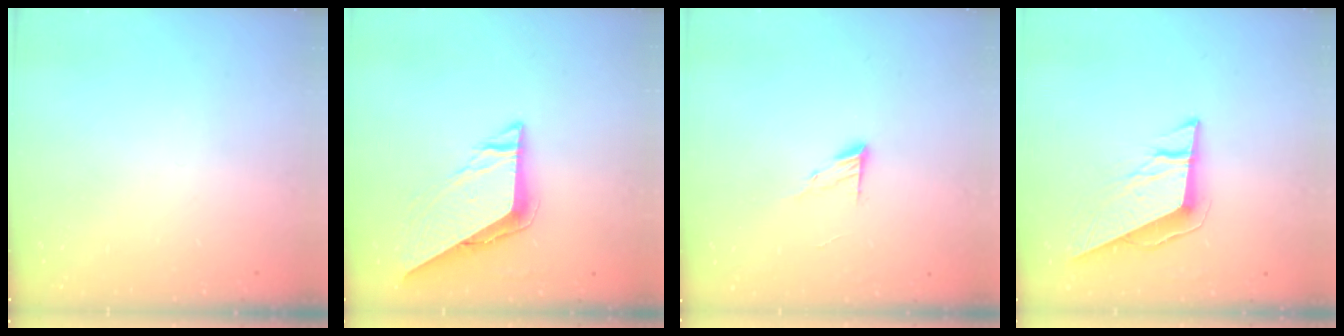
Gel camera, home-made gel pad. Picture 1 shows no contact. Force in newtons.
{"total": 7.8, "press": 7.8, "slide": 0.4}
{"total": 7.9, "press": 7.9, "slide": 0.7}
{"total": 9.5, "press": 9.4, "slide": 1.7}